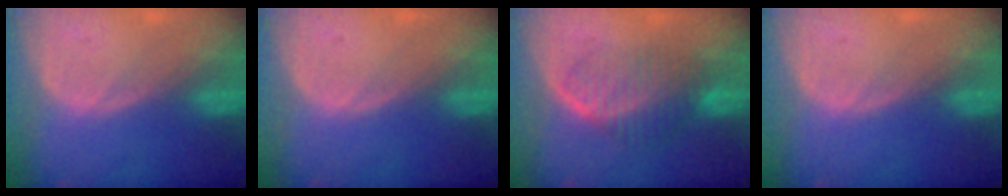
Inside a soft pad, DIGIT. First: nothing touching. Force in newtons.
{"total": 0.0}
{"total": 6.3, "press": 6.2, "slide": 1.2}
{"total": 0.0}